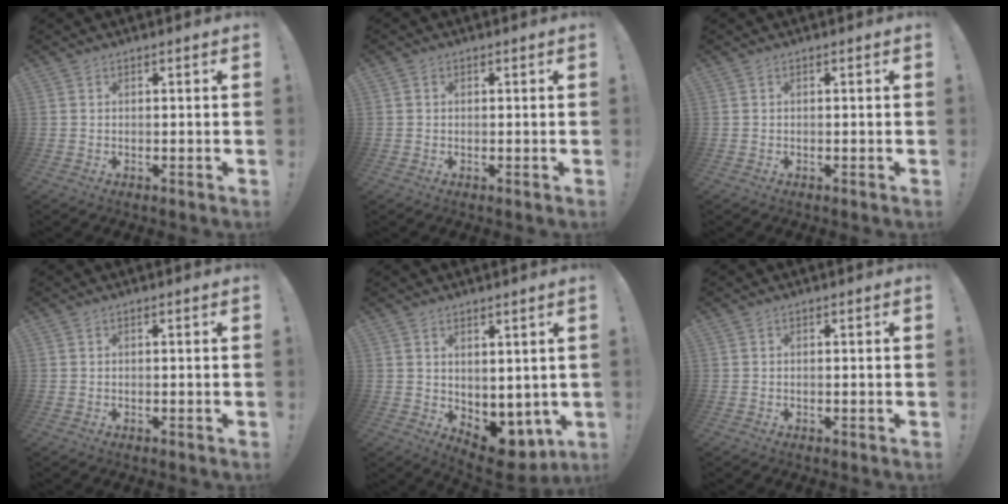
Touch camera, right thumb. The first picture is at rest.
{"total": 0.8, "force": [0.2, 0.7, 0.0], "torque": [-0.004, 0.003, 0.006]}
{"total": 0.0}
{"total": 0.0}
{"total": 5.5, "force": [0.4, 4.6, 3.0], "torque": [-0.019, -0.019, 0.019]}
{"total": 0.0}